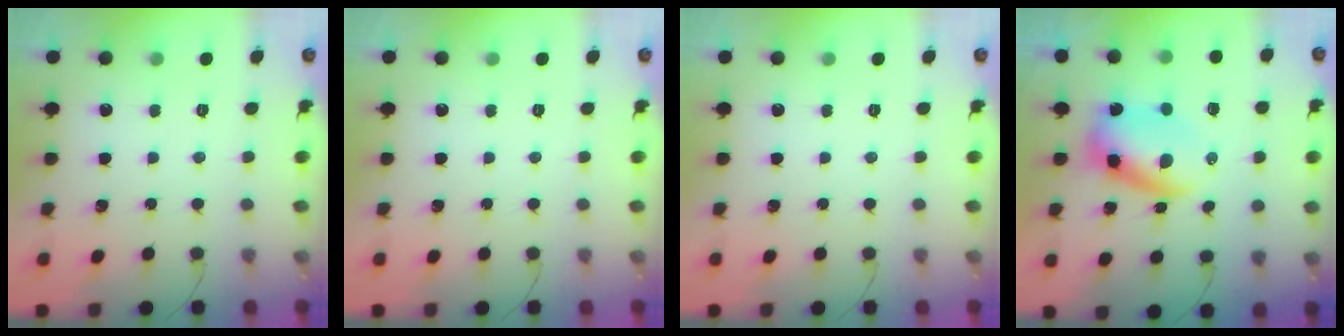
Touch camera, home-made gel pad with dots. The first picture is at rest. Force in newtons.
{"total": 0.0}
{"total": 0.0}
{"total": 5.5, "press": 5.5, "slide": 0.7}